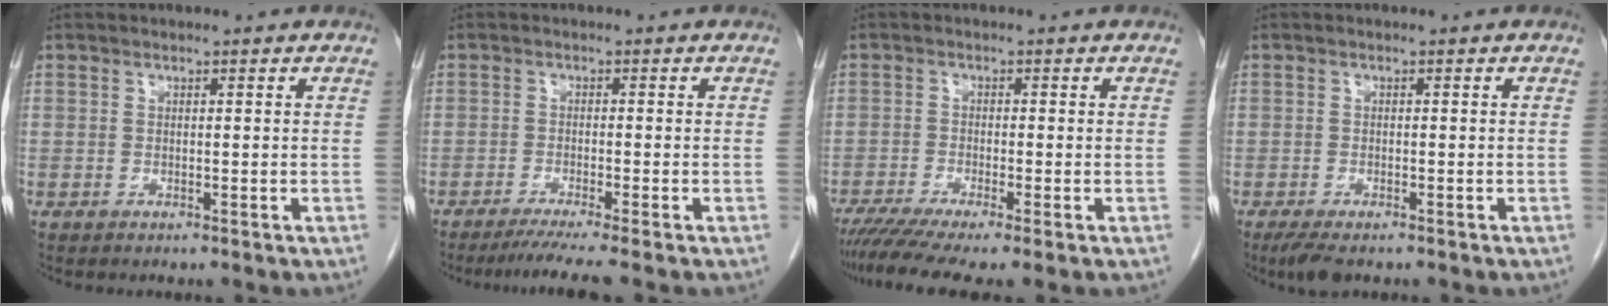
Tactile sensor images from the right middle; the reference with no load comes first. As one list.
[{"total": 5.0, "force": [-4.1, -1.2, 2.7], "torque": [-0.035, -0.014, -0.068]}, {"total": 7.6, "force": [-5.7, 0.2, 5.1], "torque": [-0.081, -0.015, -0.094]}, {"total": 3.2, "force": [-2.3, 1.2, 2.0], "torque": [-0.039, -0.007, -0.034]}]